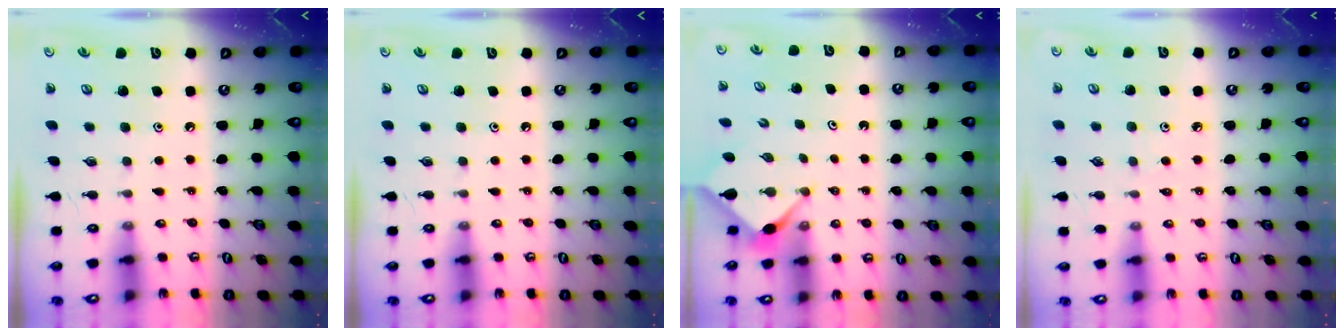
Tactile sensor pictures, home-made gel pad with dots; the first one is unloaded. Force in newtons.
{"total": 0.0}
{"total": 2.9, "press": 2.8, "slide": 0.3}
{"total": 3.8, "press": 3.7, "slide": 0.7}